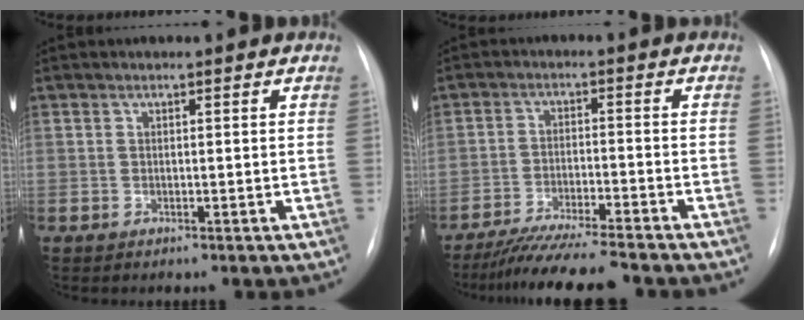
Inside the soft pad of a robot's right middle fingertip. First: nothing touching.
{"total": 11.0, "force": [-9.8, 0.1, 5.1], "torque": [-0.077, -0.024, -0.156]}